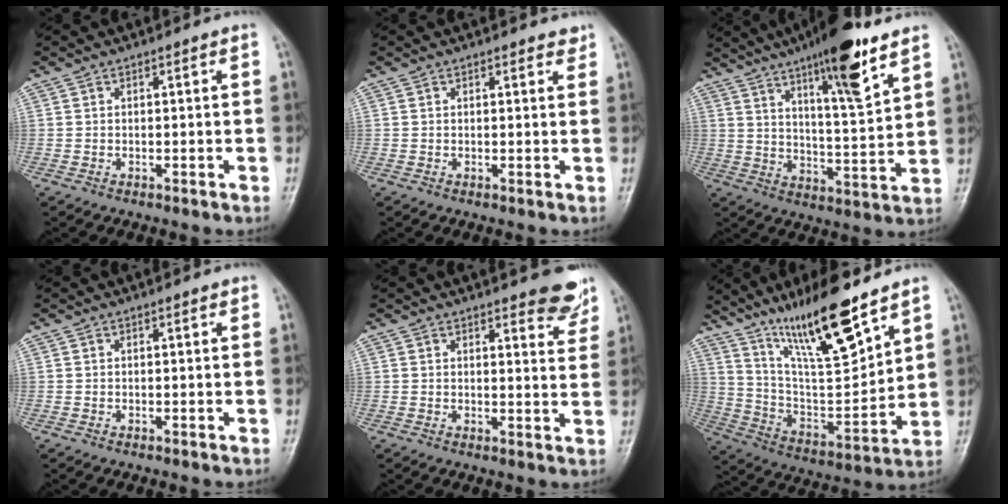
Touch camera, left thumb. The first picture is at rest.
{"total": 2.3, "force": [1.8, 0.9, 1.0], "torque": [0.001, -0.005, 0.018]}
{"total": 15.9, "force": [9.8, 2.9, 12.2], "torque": [-0.183, -0.051, 0.161]}
{"total": 0.7, "force": [0.5, 0.2, 0.5], "torque": [-0.007, -0.001, 0.005]}
{"total": 6.9, "force": [5.3, 2.0, 3.9], "torque": [-0.021, -0.033, 0.058]}
{"total": 19.2, "force": [13.2, 3.6, 13.4], "torque": [-0.206, -0.072, 0.245]}